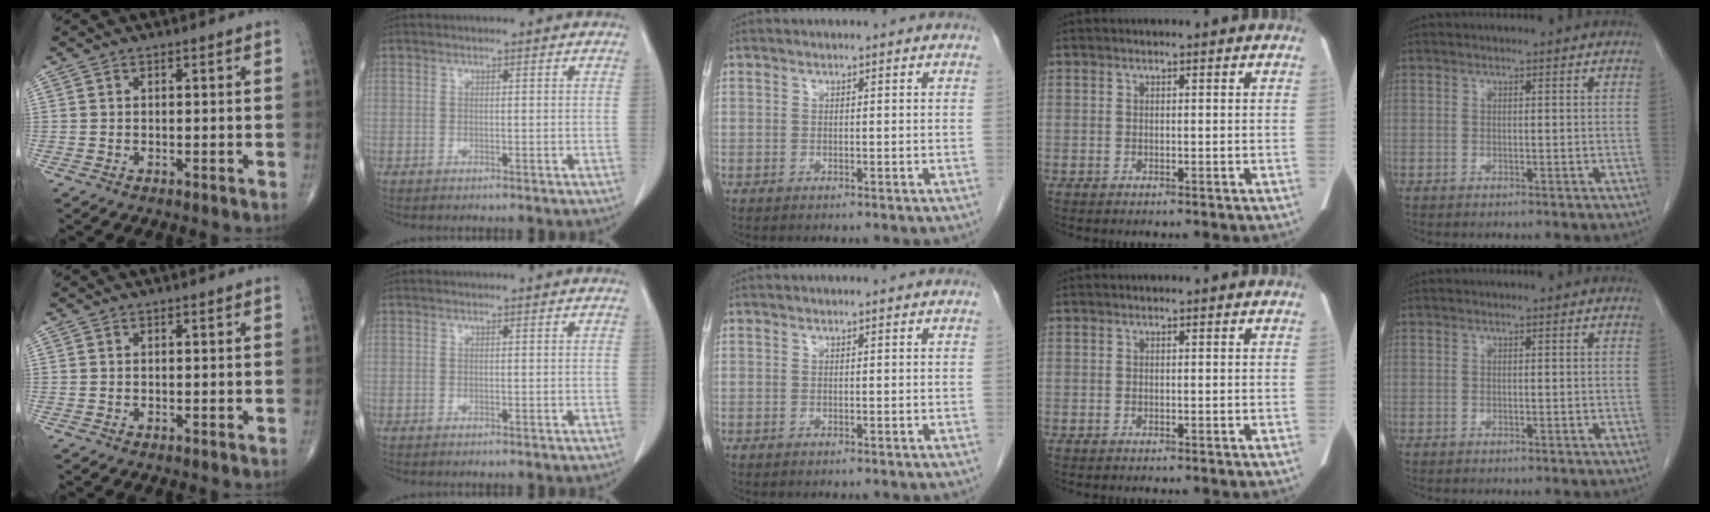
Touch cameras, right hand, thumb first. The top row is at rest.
{}